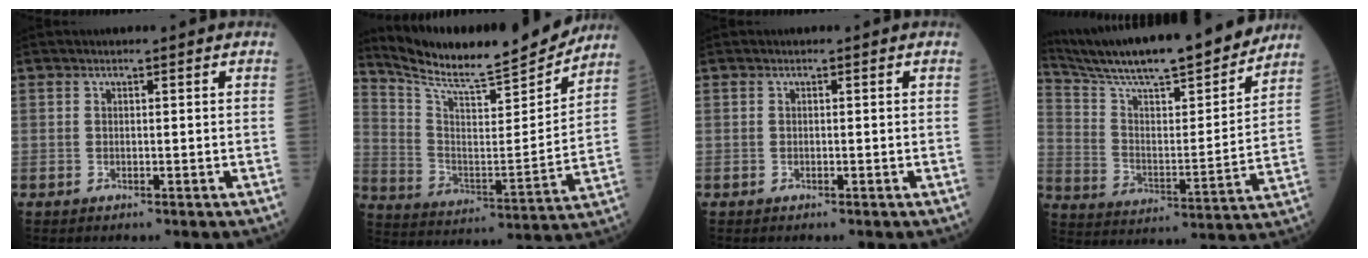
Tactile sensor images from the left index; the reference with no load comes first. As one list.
[{"total": 19.5, "force": [18.0, 0.9, 7.4], "torque": [-0.139, -0.039, 0.282]}, {"total": 0.0}, {"total": 22.8, "force": [20.2, 1.7, 10.3], "torque": [-0.183, -0.015, 0.313]}]